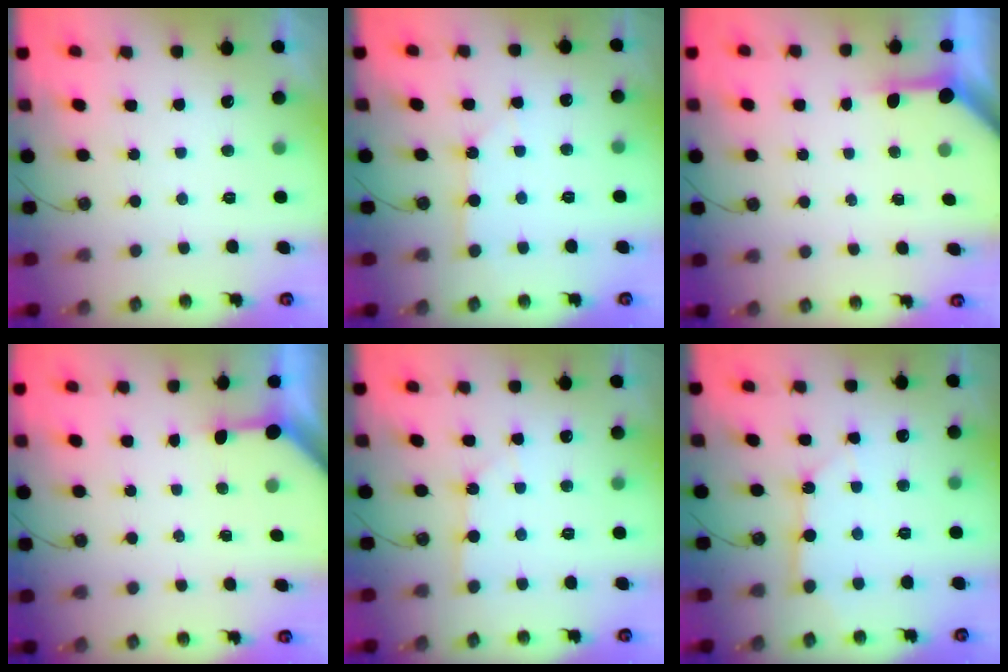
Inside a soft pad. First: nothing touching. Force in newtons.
{"total": 2.5, "press": 2.5, "slide": 0.3}
{"total": 3.6, "press": 3.6, "slide": 0.4}
{"total": 2.9, "press": 2.8, "slide": 0.3}
{"total": 2.0, "press": 2.0, "slide": 0.2}
{"total": 6.1, "press": 6.0, "slide": 0.6}